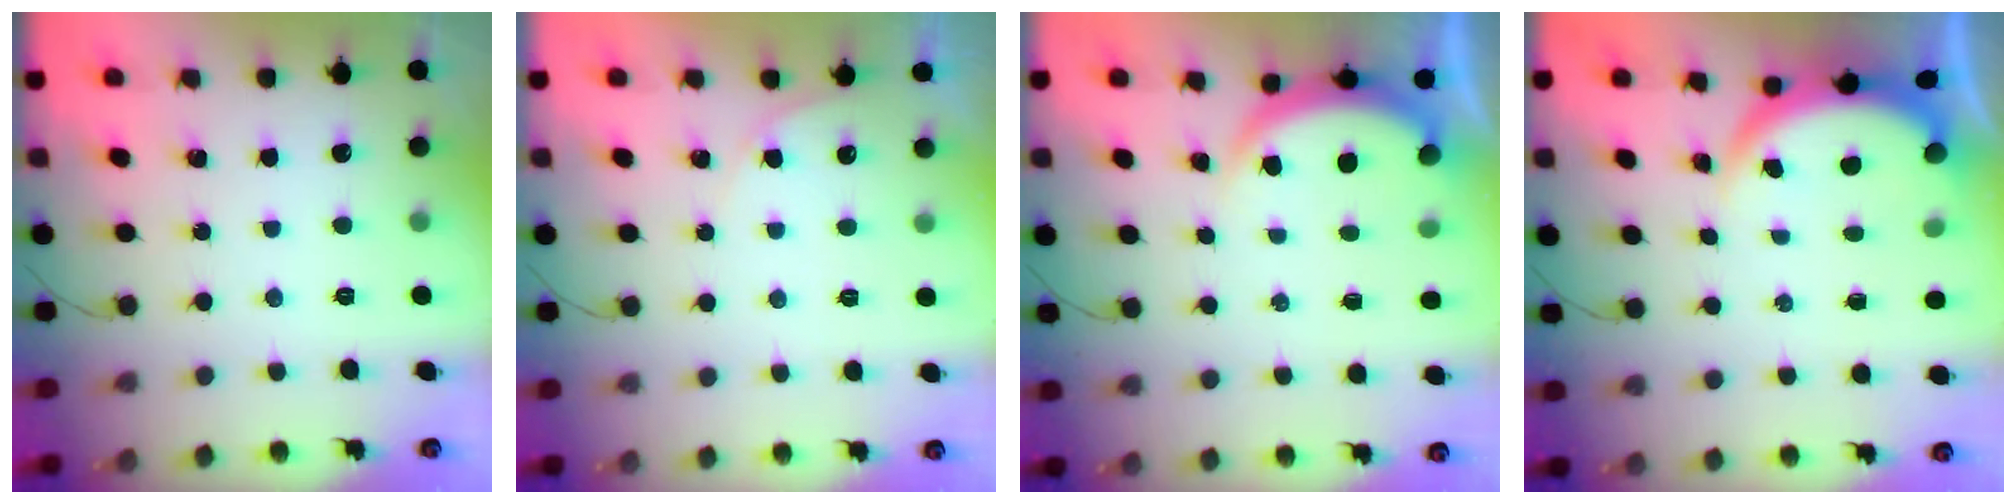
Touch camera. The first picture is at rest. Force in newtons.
{"total": 3.3, "press": 2.8, "slide": 1.8}
{"total": 4.6, "press": 4.5, "slide": 0.7}
{"total": 3.8, "press": 3.8, "slide": 0.1}